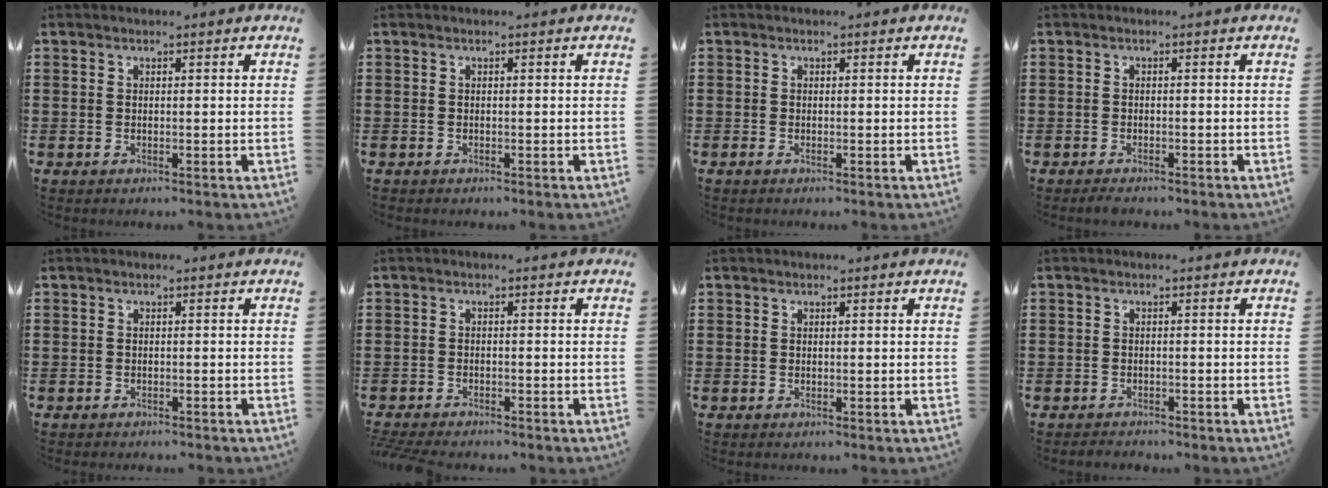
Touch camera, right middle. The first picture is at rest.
{"total": 0.0}
{"total": 0.0}
{"total": 0.9, "force": [-0.9, 0.2, 0.3], "torque": [-0.007, -0.004, -0.016]}
{"total": 0.7, "force": [-0.7, 0.2, 0.0], "torque": [-0.001, 0.000, -0.015]}
{"total": 1.9, "force": [-1.8, 0.2, 0.1], "torque": [-0.015, -0.004, -0.042]}
{"total": 0.0}
{"total": 1.3, "force": [-1.2, 0.2, -0.1], "torque": [-0.002, 0.001, -0.028]}